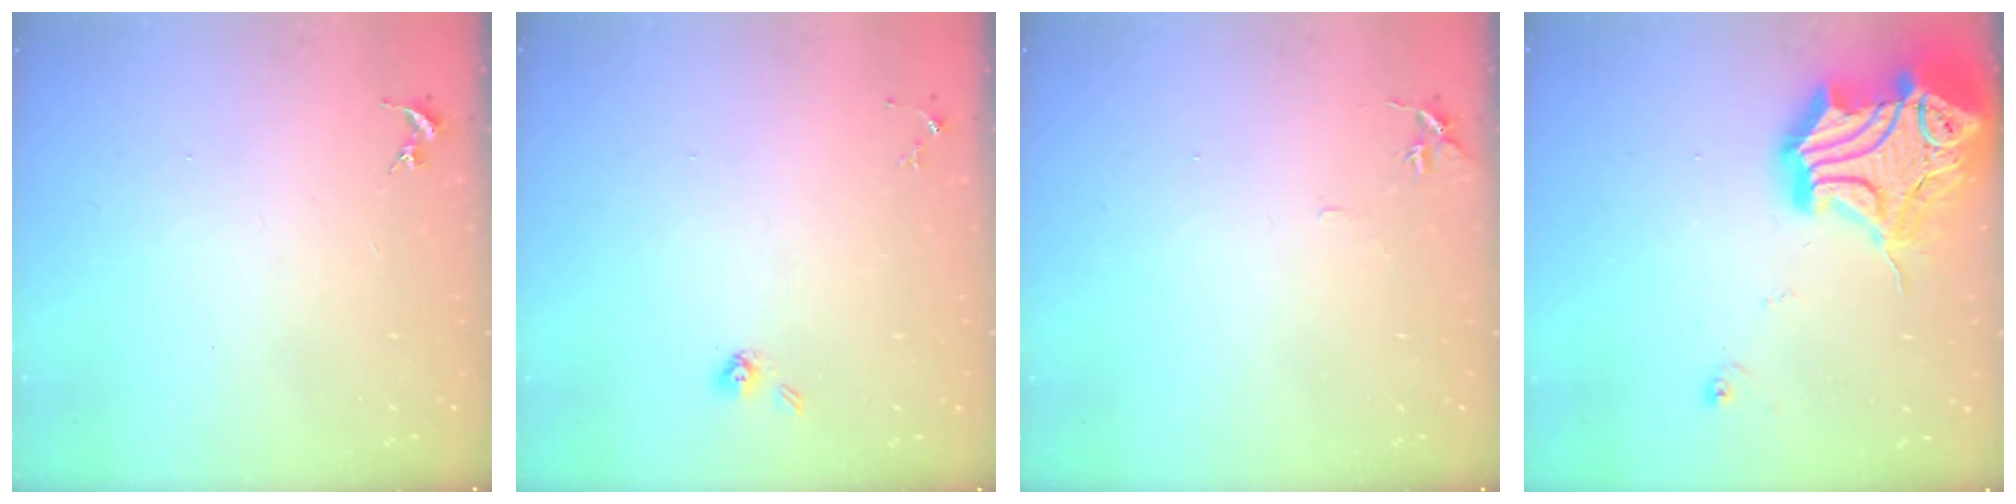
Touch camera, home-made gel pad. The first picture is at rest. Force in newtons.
{"total": 4.2, "press": 3.8, "slide": 1.7}
{"total": 3.5, "press": 3.5, "slide": 0.4}
{"total": 26.3, "press": 26.1, "slide": 3.2}